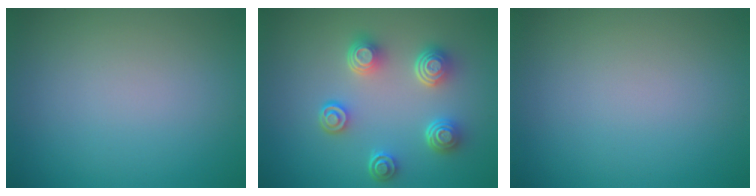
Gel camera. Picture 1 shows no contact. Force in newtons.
{"total": 4.9, "press": 3.7, "slide": 3.3}
{"total": 0.0}